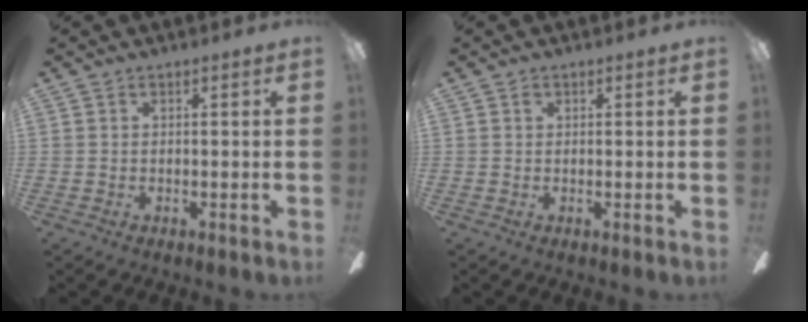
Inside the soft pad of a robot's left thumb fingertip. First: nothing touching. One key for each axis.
{"total": 0.6, "fx": 0.2, "fy": 0.4, "fz": 0.2, "tx": -0.005, "ty": 0.002, "tz": 0.004}